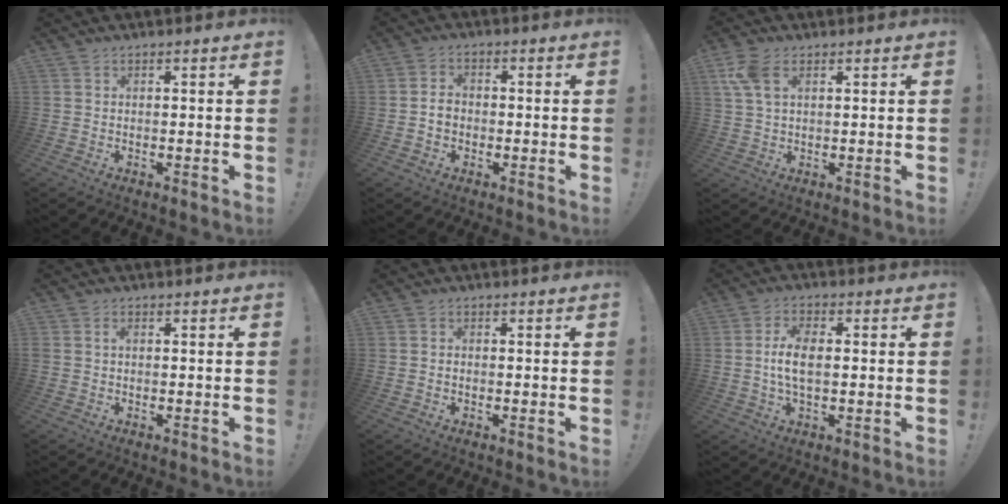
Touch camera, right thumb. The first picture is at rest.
{"total": 3.8, "force": [-0.9, 3.2, 1.9], "torque": [-0.020, 0.007, -0.018]}
{"total": 7.1, "force": [3.0, 3.5, 5.4], "torque": [-0.111, -0.006, 0.056]}
{"total": 0.8, "force": [0.1, 0.4, 0.7], "torque": [-0.016, 0.003, 0.000]}
{"total": 0.7, "force": [-0.5, 0.4, 0.2], "torque": [-0.004, 0.002, -0.009]}
{"total": 8.0, "force": [-0.1, 4.1, 6.9], "torque": [-0.127, -0.001, -0.004]}